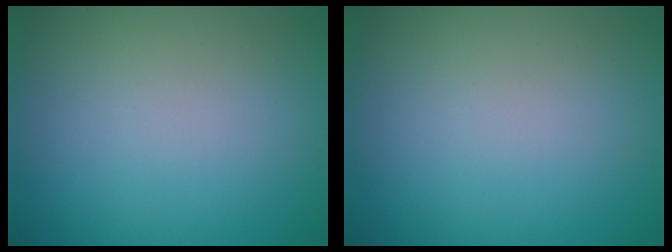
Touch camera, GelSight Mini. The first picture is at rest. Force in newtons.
{"total": 0.0}